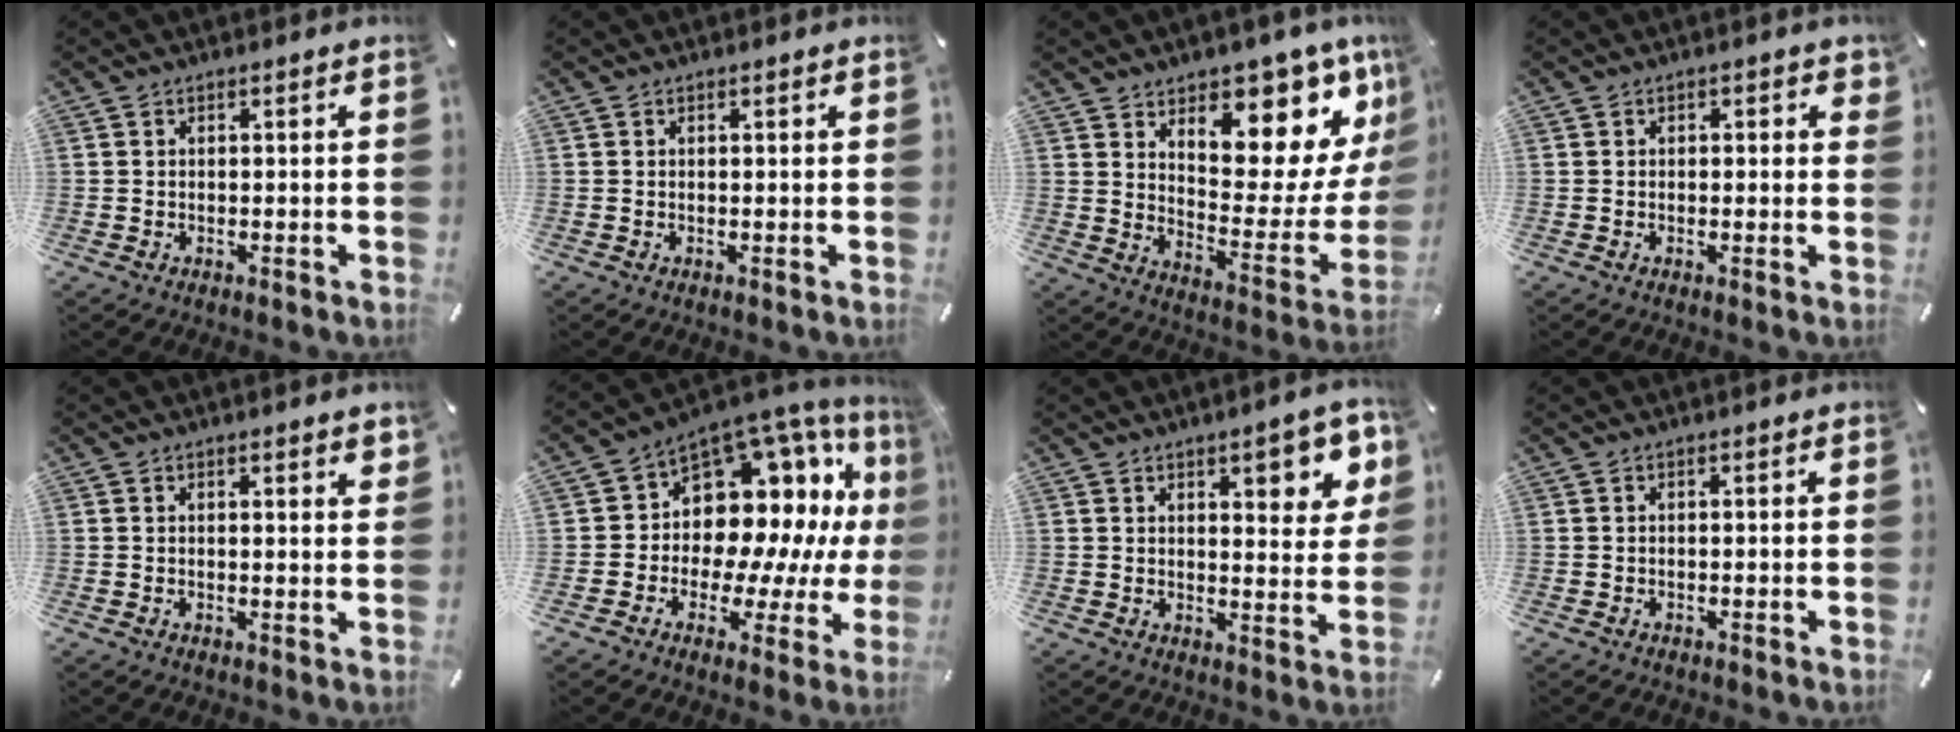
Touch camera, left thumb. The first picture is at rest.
{"total": 0.0}
{"total": 13.5, "force": [10.4, 5.8, 6.3], "torque": [-0.061, -0.113, 0.168]}
{"total": 1.1, "force": [0.2, 0.9, 0.7], "torque": [0.002, -0.001, -0.001]}
{"total": 1.7, "force": [1.5, 0.3, 0.7], "torque": [-0.008, -0.004, 0.026]}
{"total": 15.1, "force": [5.9, 11.2, 8.2], "torque": [-0.117, -0.081, 0.111]}
{"total": 9.2, "force": [5.4, 3.5, 6.6], "torque": [-0.080, -0.026, 0.086]}
{"total": 0.0}